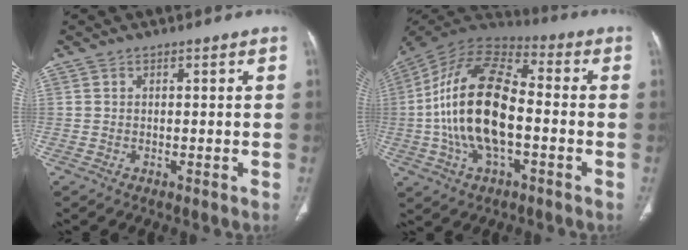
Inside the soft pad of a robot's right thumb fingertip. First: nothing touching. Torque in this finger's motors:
{"motor_torque": [-0.40, 2.07, 1.47, 0.93, 0.36]}